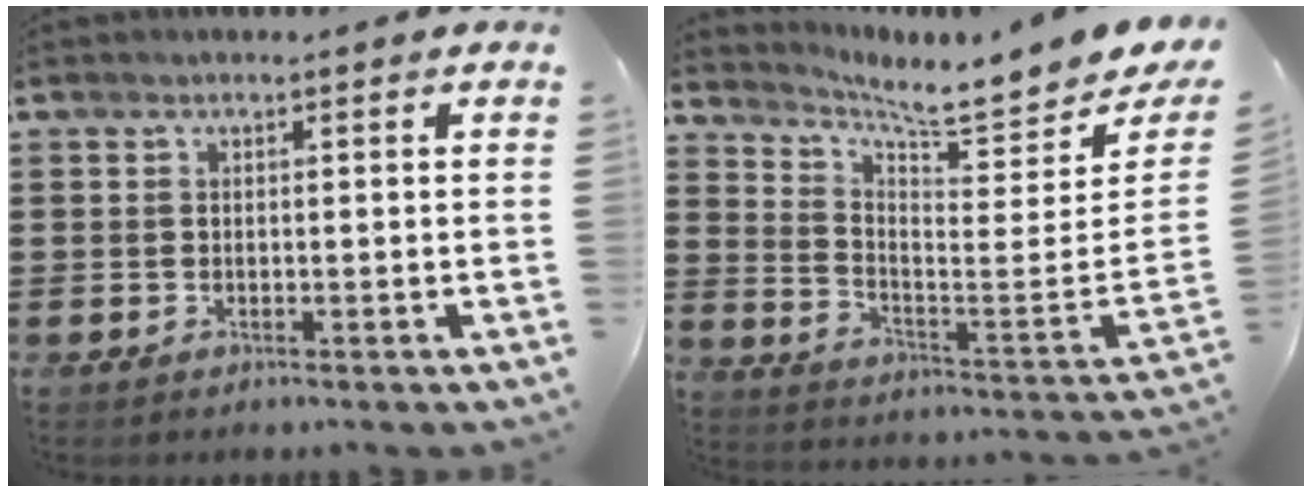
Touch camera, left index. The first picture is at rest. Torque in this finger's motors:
{"motor_torque": [0.36, -0.39, 0.25, 0.13]}